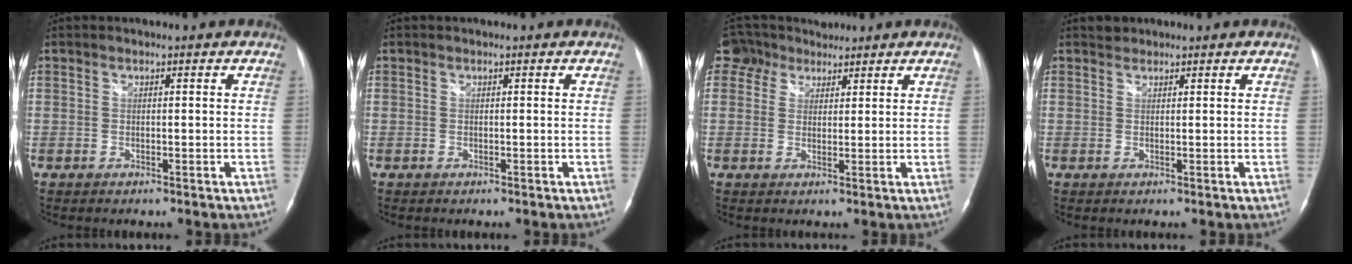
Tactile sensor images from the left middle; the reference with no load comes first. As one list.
[{"total": 0.0}, {"total": 4.5, "force": [3.3, 3.0, -0.1], "torque": [-0.008, 0.026, 0.061]}, {"total": 1.0, "force": [0.9, 0.5, -0.1], "torque": [0.002, 0.003, 0.011]}]